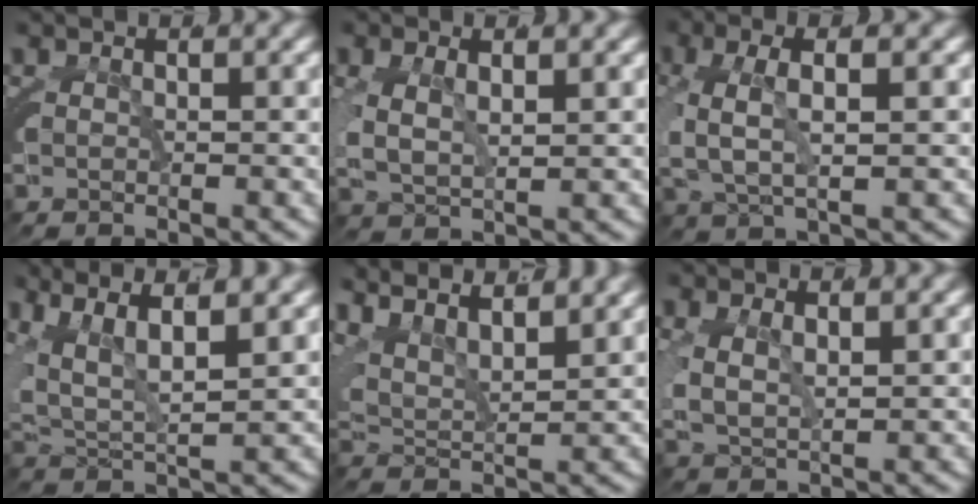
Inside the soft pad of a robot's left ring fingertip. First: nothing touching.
{"total": 4.1, "force": [0.6, 3.0, 2.7], "torque": [-0.074, -0.009, 0.018]}
{"total": 5.1, "force": [0.3, 2.6, 4.4], "torque": [-0.101, -0.002, 0.012]}
{"total": 8.4, "force": [2.0, 5.9, 5.7], "torque": [-0.122, -0.008, 0.028]}
{"total": 8.3, "force": [4.5, 5.3, 4.5], "torque": [-0.085, 0.013, 0.056]}
{"total": 3.7, "force": [0.6, 2.7, 2.4], "torque": [-0.068, -0.009, 0.019]}